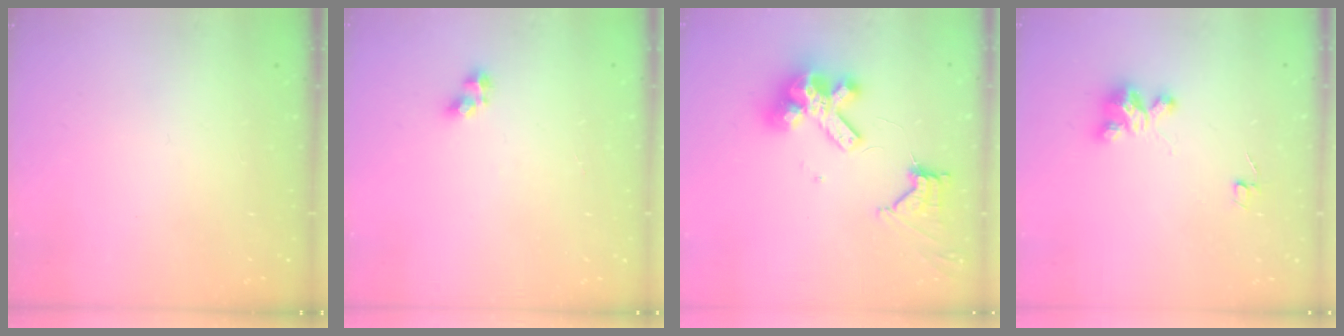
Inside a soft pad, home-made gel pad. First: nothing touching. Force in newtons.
{"total": 3.7, "press": 3.7, "slide": 0.3}
{"total": 14.3, "press": 14.2, "slide": 1.7}
{"total": 4.0, "press": 4.0, "slide": 0.2}